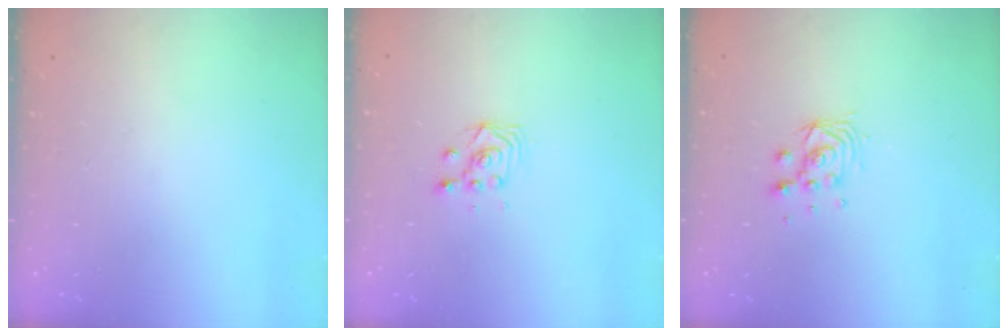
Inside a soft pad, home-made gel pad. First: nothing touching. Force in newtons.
{"total": 2.9, "press": 2.9, "slide": 0.1}
{"total": 5.9, "press": 5.9, "slide": 0.5}